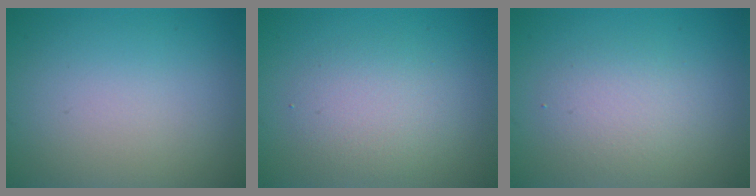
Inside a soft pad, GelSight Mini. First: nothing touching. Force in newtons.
{"total": 2.8, "press": 2.8, "slide": 0.2}
{"total": 2.8, "press": 2.8, "slide": 0.3}